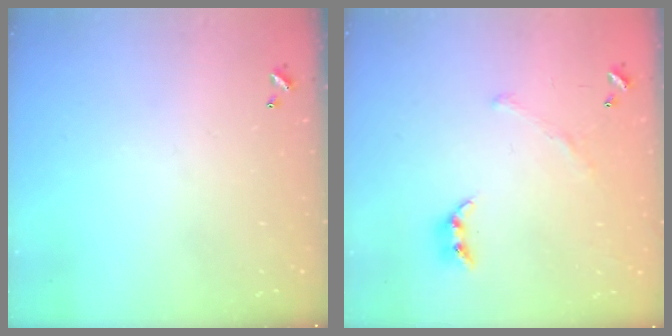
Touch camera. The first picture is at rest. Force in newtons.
{"total": 2.9, "press": 2.7, "slide": 1.0}